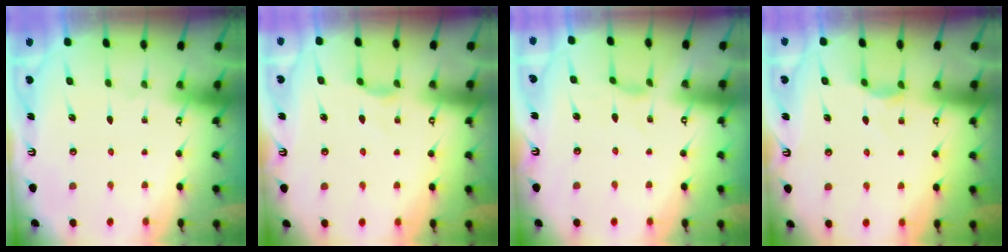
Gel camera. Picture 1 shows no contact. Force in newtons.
{"total": 3.5, "press": 3.4, "slide": 0.5}
{"total": 1.7, "press": 1.7, "slide": 0.3}
{"total": 2.5, "press": 2.5, "slide": 0.4}